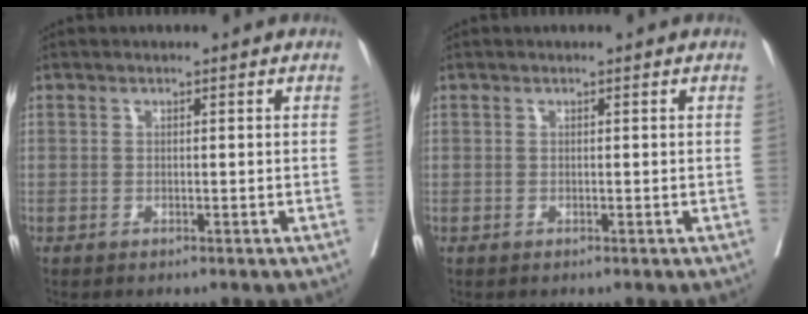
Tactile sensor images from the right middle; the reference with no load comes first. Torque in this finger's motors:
{"motor_torque": [0.00, 0.00, 0.00, 0.00]}